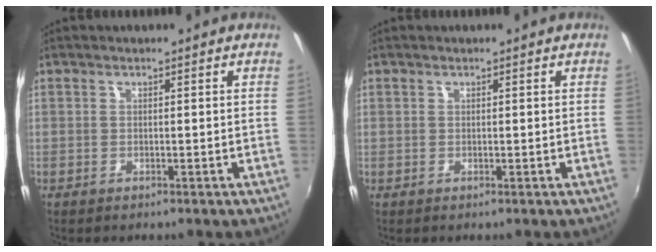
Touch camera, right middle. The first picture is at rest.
{"total": 0.5, "force": [0.1, 0.5, -0.1], "torque": [0.004, 0.000, -0.001]}